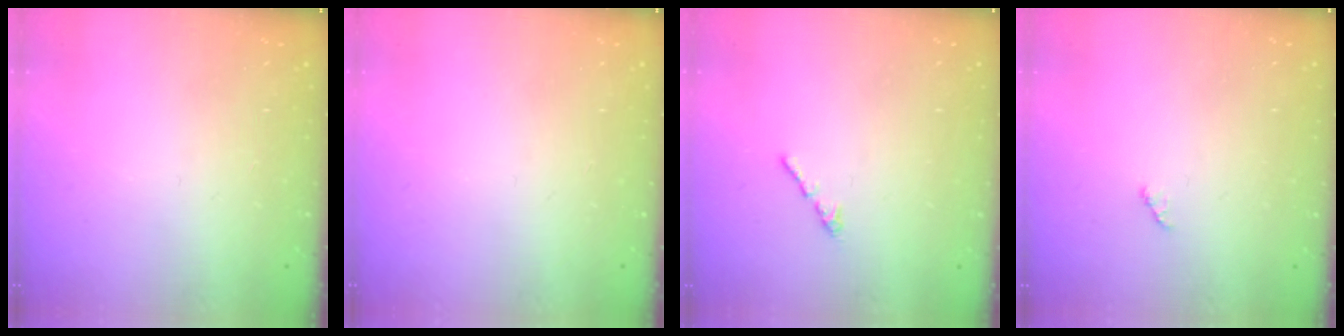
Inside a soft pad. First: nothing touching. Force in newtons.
{"total": 0.0}
{"total": 0.7, "press": 0.6, "slide": 0.4}
{"total": 1.3, "press": 1.3, "slide": 0.2}